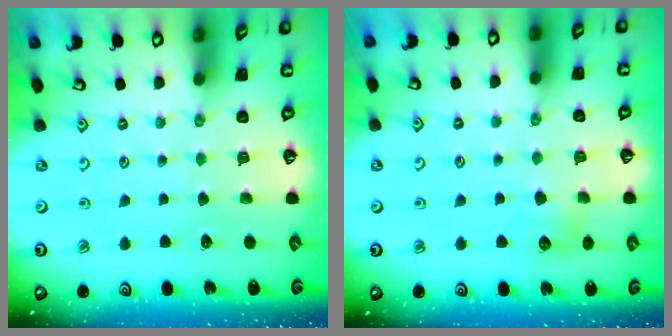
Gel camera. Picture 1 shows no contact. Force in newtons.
{"total": 6.3, "press": 6.2, "slide": 0.9}